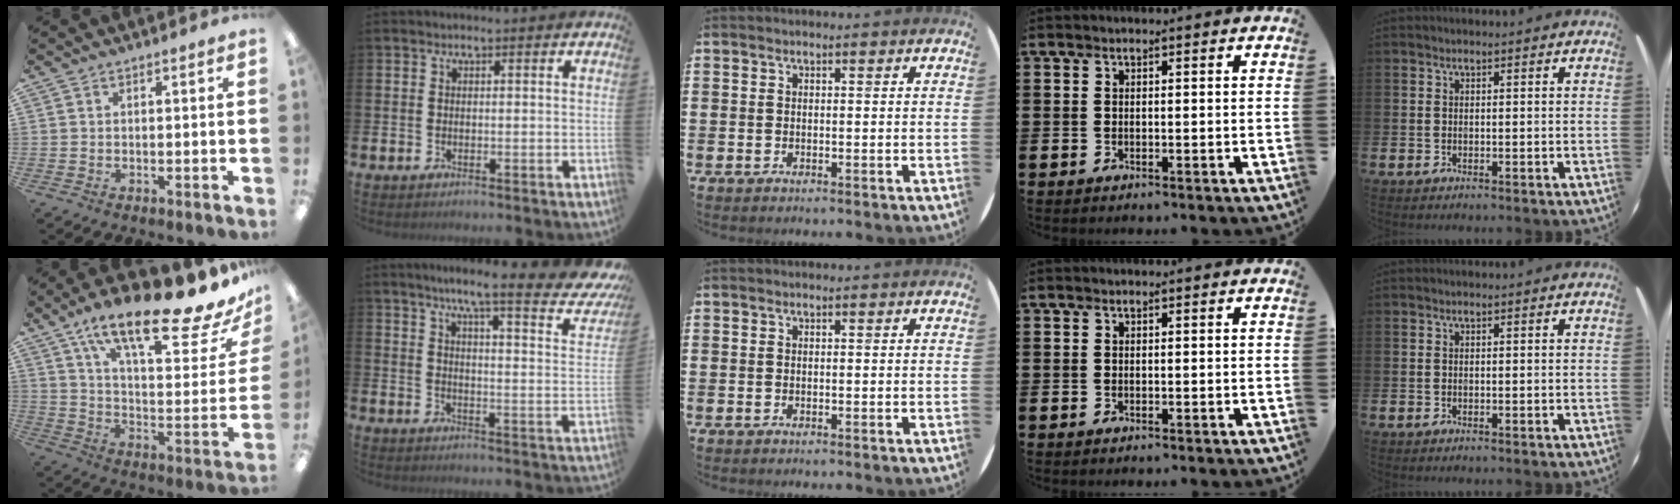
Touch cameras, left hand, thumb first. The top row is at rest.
{"thumb": {"total": 23.7, "force": [17.1, 6.2, 15.1], "torque": [-0.220, -0.115, 0.274]}, "index": {"total": 8.0, "force": [6.3, 0.7, 4.9], "torque": [-0.083, -0.056, 0.092]}}